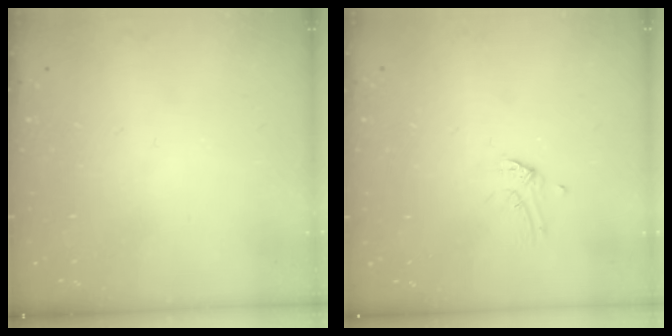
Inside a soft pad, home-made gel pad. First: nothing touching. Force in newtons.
{"total": 2.1, "press": 2.1, "slide": 0.1}